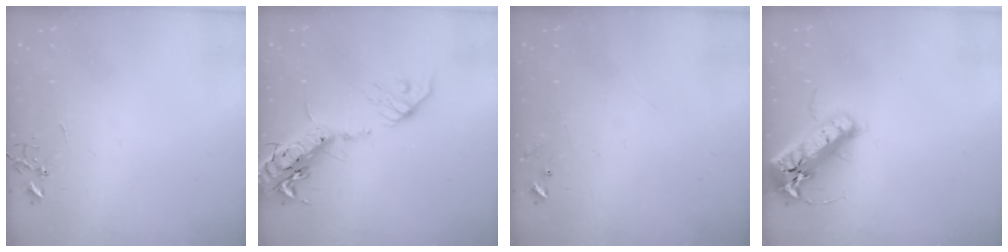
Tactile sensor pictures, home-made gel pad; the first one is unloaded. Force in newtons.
{"total": 18.7, "press": 18.3, "slide": 3.9}
{"total": 6.9, "press": 6.9, "slide": 0.4}
{"total": 18.8, "press": 18.4, "slide": 3.8}